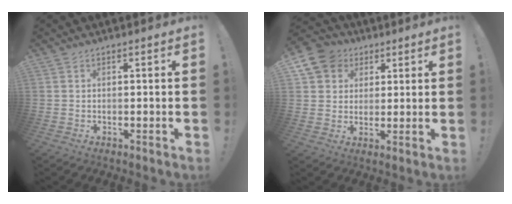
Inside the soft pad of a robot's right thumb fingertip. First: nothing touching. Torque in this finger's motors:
{"motor_torque": [1.06, 1.06, 0.12, 0.11, 0.19]}